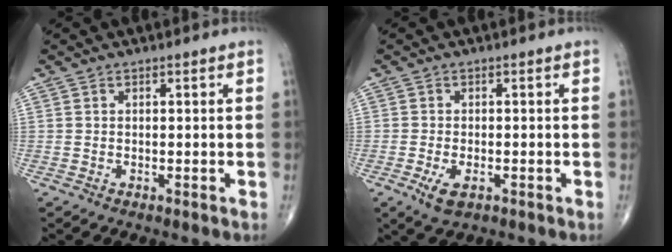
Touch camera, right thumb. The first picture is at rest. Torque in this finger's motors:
{"motor_torque": [-0.02, 0.12, 0.20, 0.14, 0.06]}